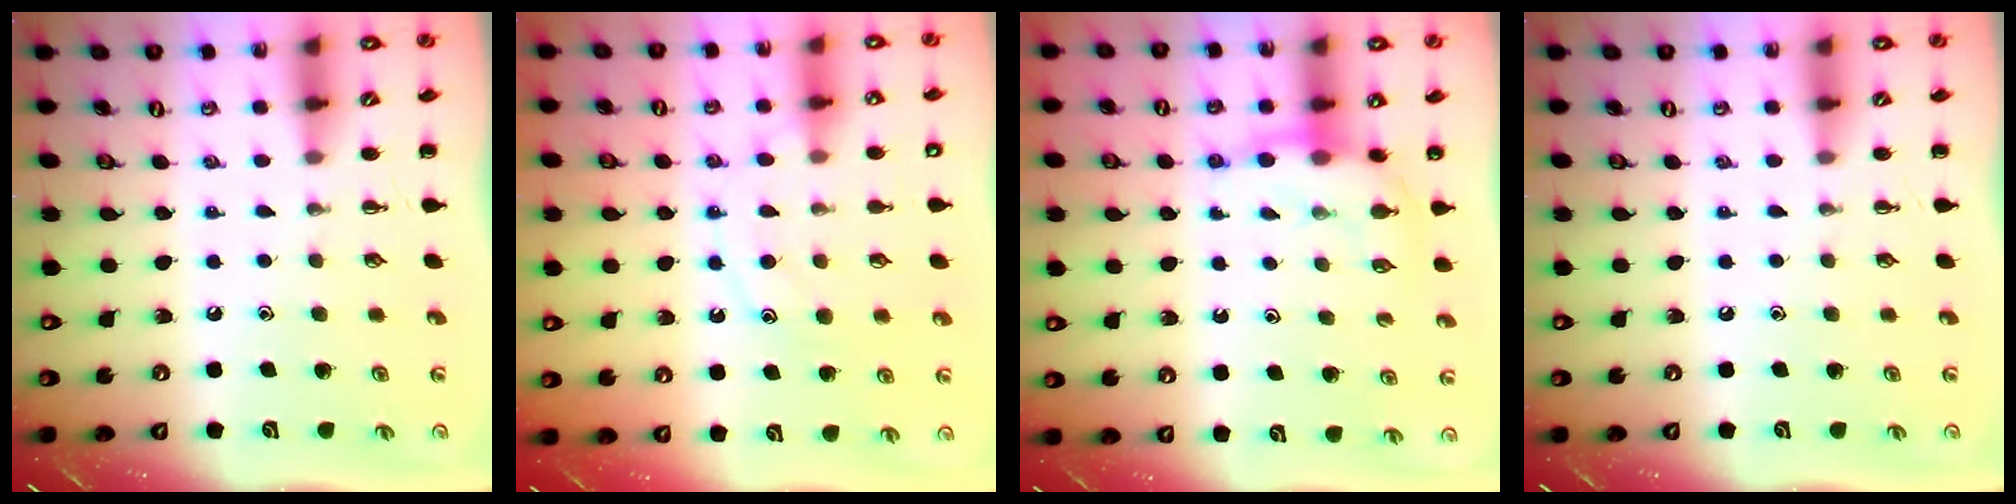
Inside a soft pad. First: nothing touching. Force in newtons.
{"total": 11.9, "press": 11.9, "slide": 0.7}
{"total": 7.5, "press": 7.5, "slide": 0.7}
{"total": 0.0}